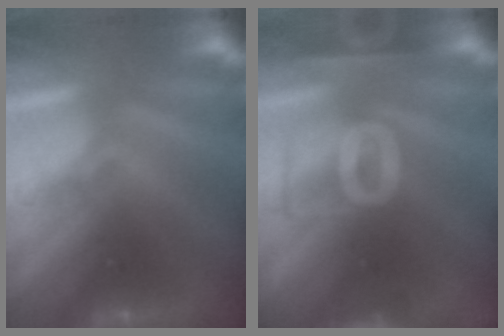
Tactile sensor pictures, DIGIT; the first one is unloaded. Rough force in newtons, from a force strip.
{"total": 6.9}